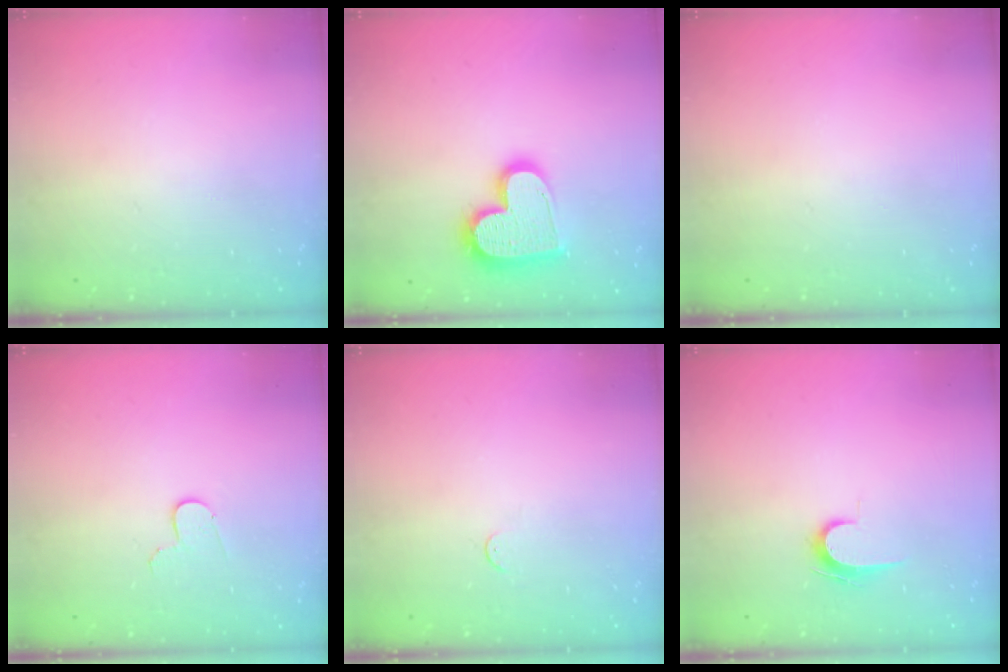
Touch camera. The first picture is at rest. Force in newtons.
{"total": 17.5, "press": 17.4, "slide": 1.3}
{"total": 0.0}
{"total": 3.8, "press": 3.8, "slide": 0.3}
{"total": 2.9, "press": 2.9, "slide": 0.4}
{"total": 7.0, "press": 7.0, "slide": 0.8}